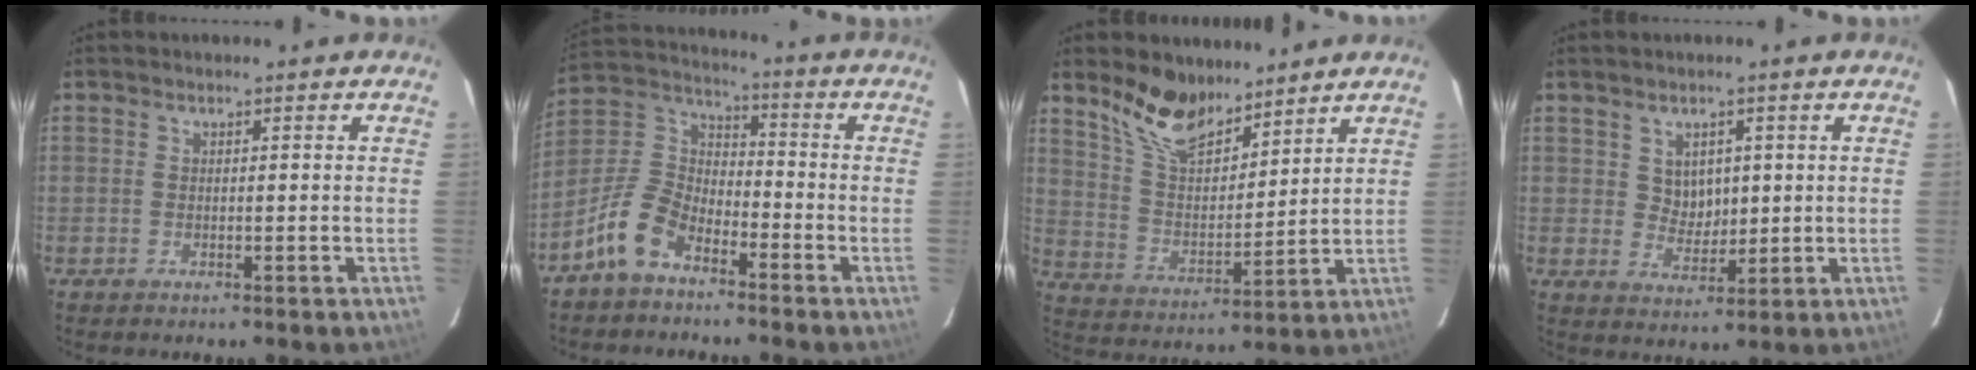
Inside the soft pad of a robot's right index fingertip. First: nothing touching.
{"total": 10.2, "force": [-6.7, 5.1, 5.7], "torque": [-0.130, 0.025, -0.138]}
{"total": 11.8, "force": [9.4, 4.6, 5.5], "torque": [-0.109, 0.007, 0.180]}
{"total": 4.5, "force": [1.4, 3.9, 2.0], "torque": [-0.029, 0.006, 0.033]}